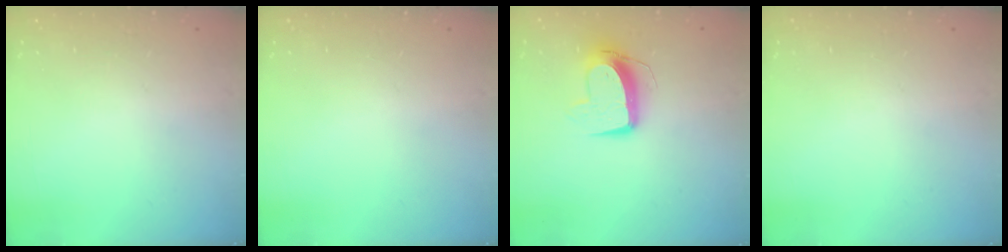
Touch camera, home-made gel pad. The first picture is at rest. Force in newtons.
{"total": 0.0}
{"total": 10.8, "press": 10.8, "slide": 0.7}
{"total": 0.0}